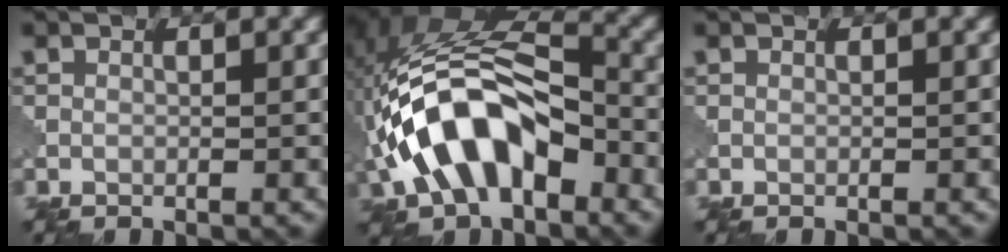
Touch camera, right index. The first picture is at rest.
{"total": 10.2, "force": [-3.8, 5.4, 7.7], "torque": [-0.146, 0.018, -0.074]}
{"total": 0.0}